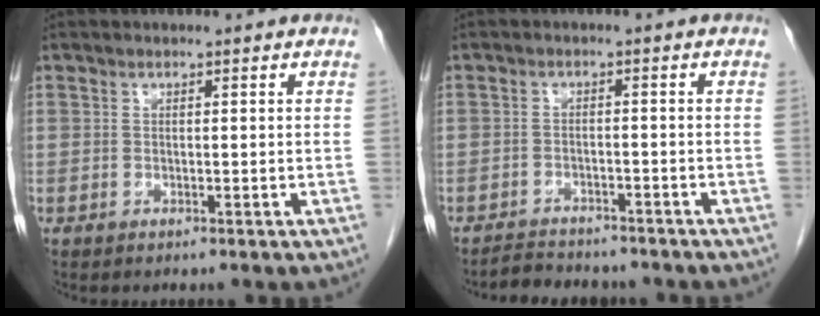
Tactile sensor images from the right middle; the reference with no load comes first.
{"total": 5.9, "force": [-5.5, 1.8, 1.2], "torque": [-0.023, -0.002, -0.079]}